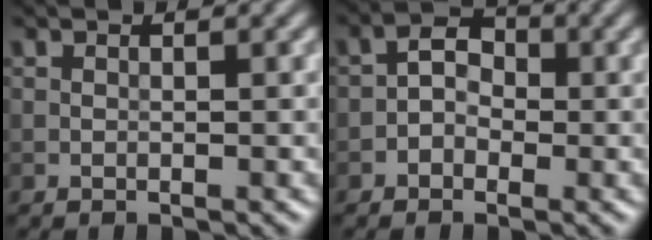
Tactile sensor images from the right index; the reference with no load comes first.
{"total": 2.3, "force": [-0.8, 1.7, 1.3], "torque": [-0.018, 0.010, -0.022]}